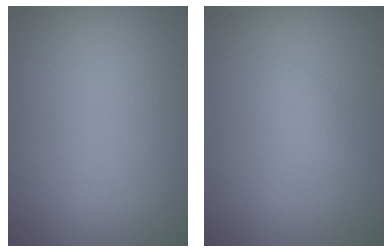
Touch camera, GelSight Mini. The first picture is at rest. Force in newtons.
{"total": 0.7, "press": 0.7, "slide": 0.0}